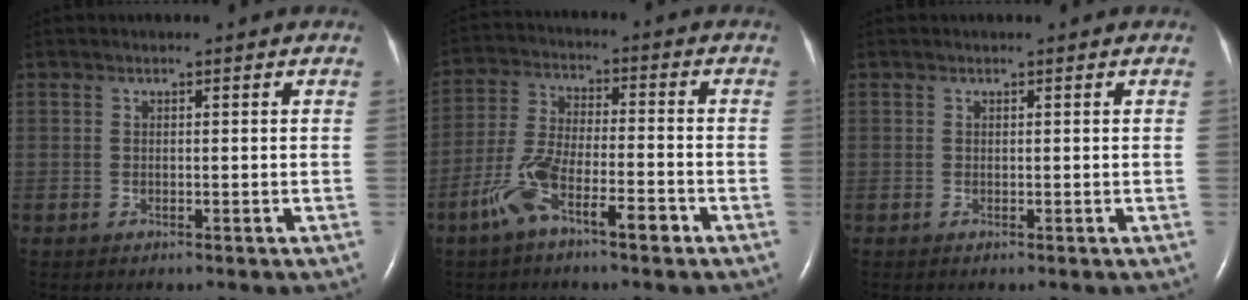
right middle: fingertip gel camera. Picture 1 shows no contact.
{"total": 9.0, "force": [-5.2, 2.2, 7.0], "torque": [-0.149, 0.009, -0.096]}
{"total": 0.0}